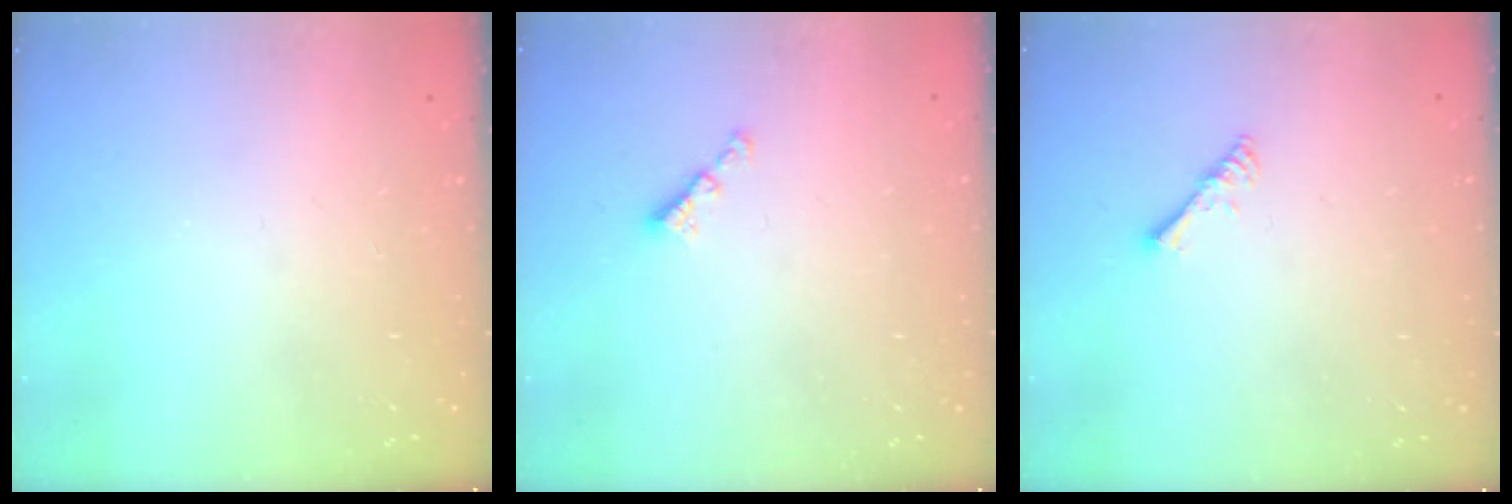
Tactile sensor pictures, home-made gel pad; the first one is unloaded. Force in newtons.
{"total": 2.5, "press": 2.5, "slide": 0.4}
{"total": 3.4, "press": 3.4, "slide": 0.6}